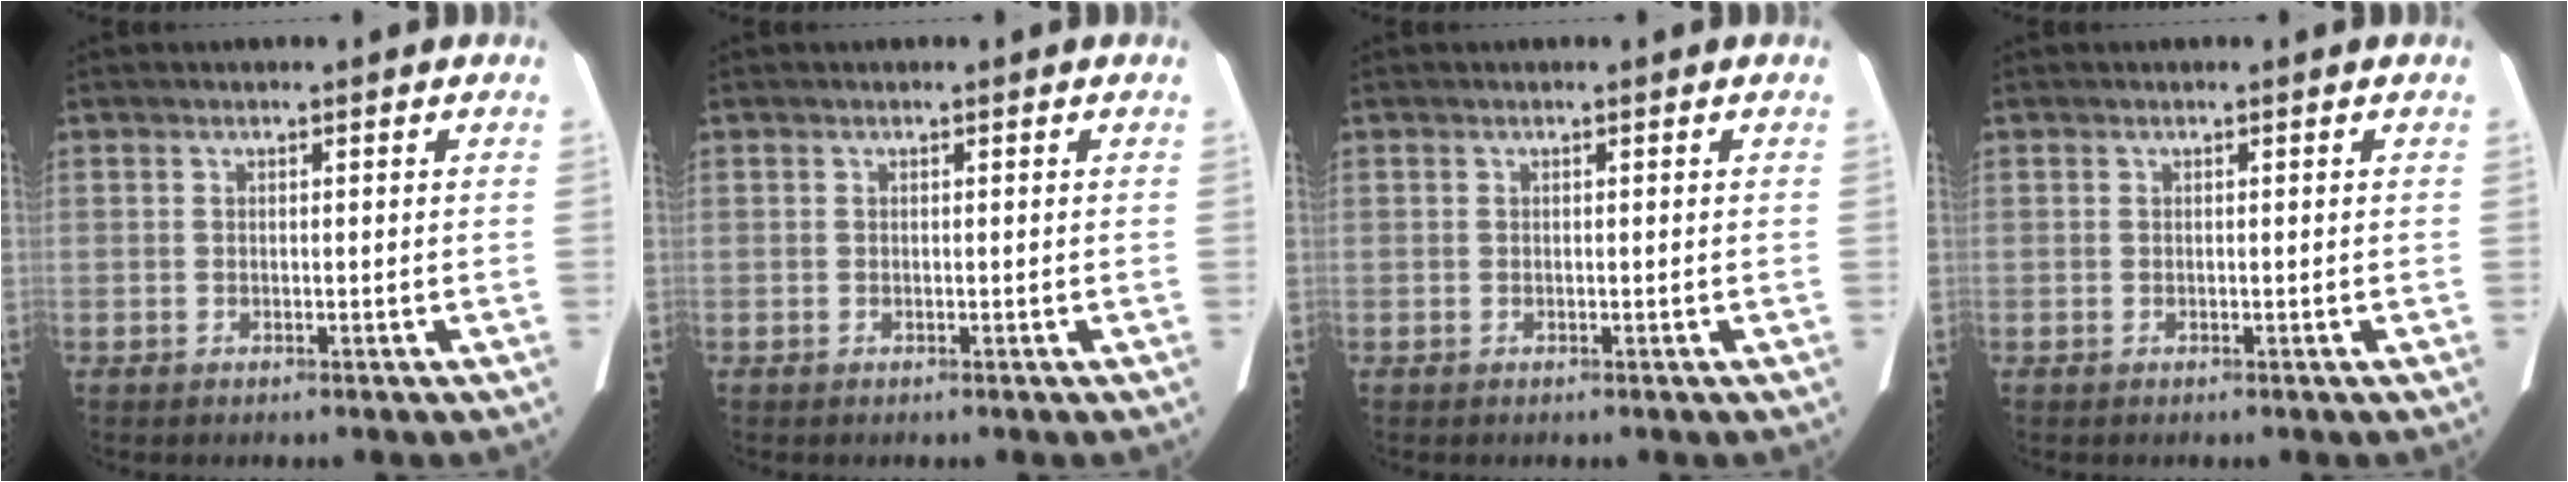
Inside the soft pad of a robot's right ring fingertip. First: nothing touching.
{"total": 0.0}
{"total": 0.0}
{"total": 0.0}